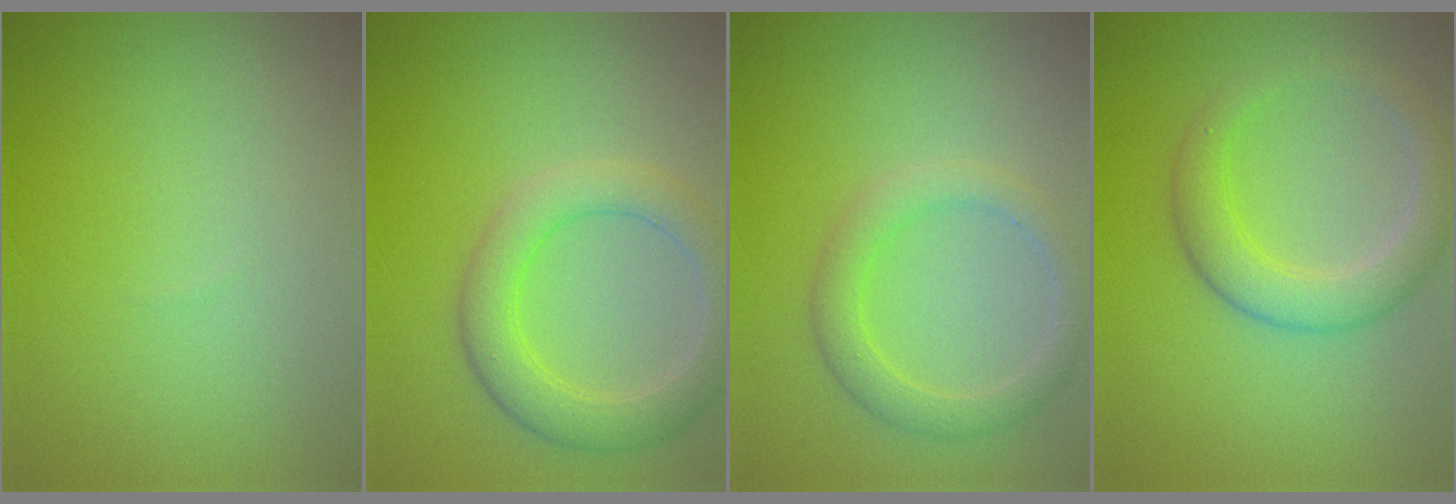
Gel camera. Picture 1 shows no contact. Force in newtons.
{"total": 4.4, "press": 4.4, "slide": 0.3}
{"total": 2.8, "press": 2.8, "slide": 0.2}
{"total": 3.6, "press": 3.6, "slide": 0.2}